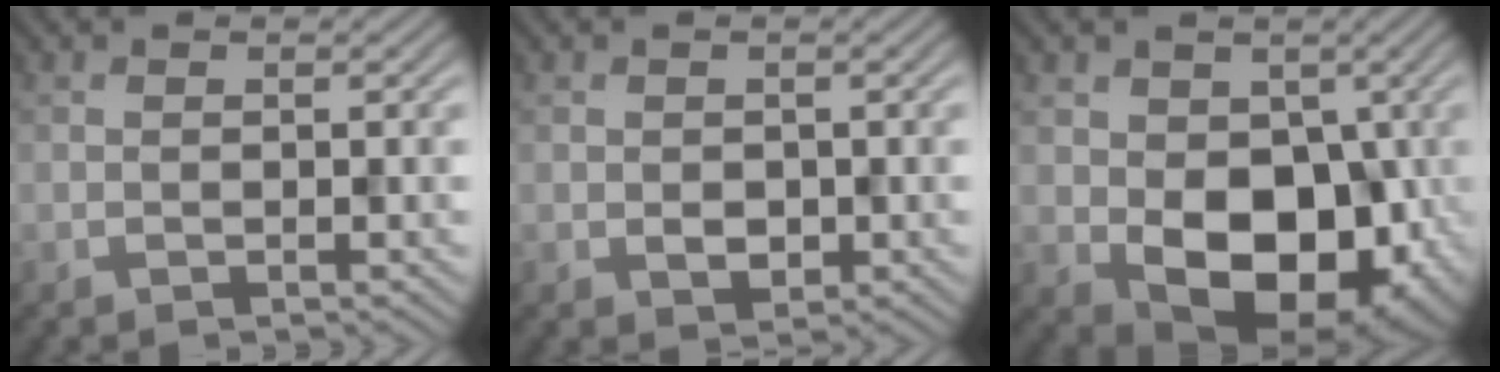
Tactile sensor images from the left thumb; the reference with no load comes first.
{"total": 1.7, "force": [-0.1, 1.4, 1.0], "torque": [-0.025, -0.008, 0.000]}
{"total": 12.6, "force": [-1.6, 8.9, 8.8], "torque": [-0.146, -0.037, -0.019]}